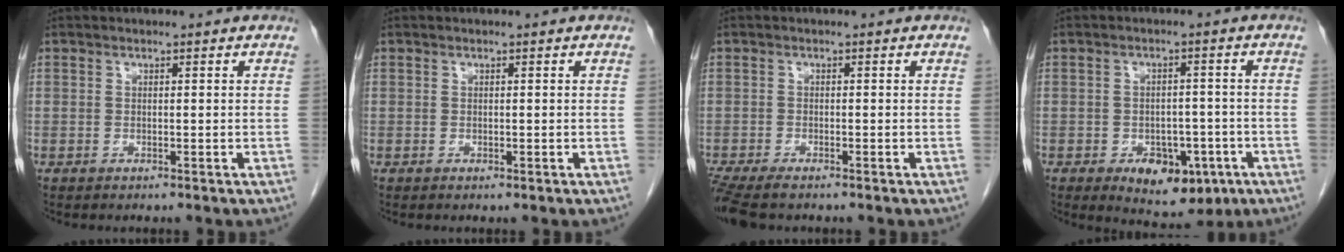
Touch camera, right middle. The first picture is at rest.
{"total": 0.0}
{"total": 5.8, "force": [-4.6, 1.2, 3.2], "torque": [-0.057, -0.015, -0.080]}
{"total": 8.1, "force": [-3.7, 4.7, 5.5], "torque": [-0.071, 0.000, -0.043]}